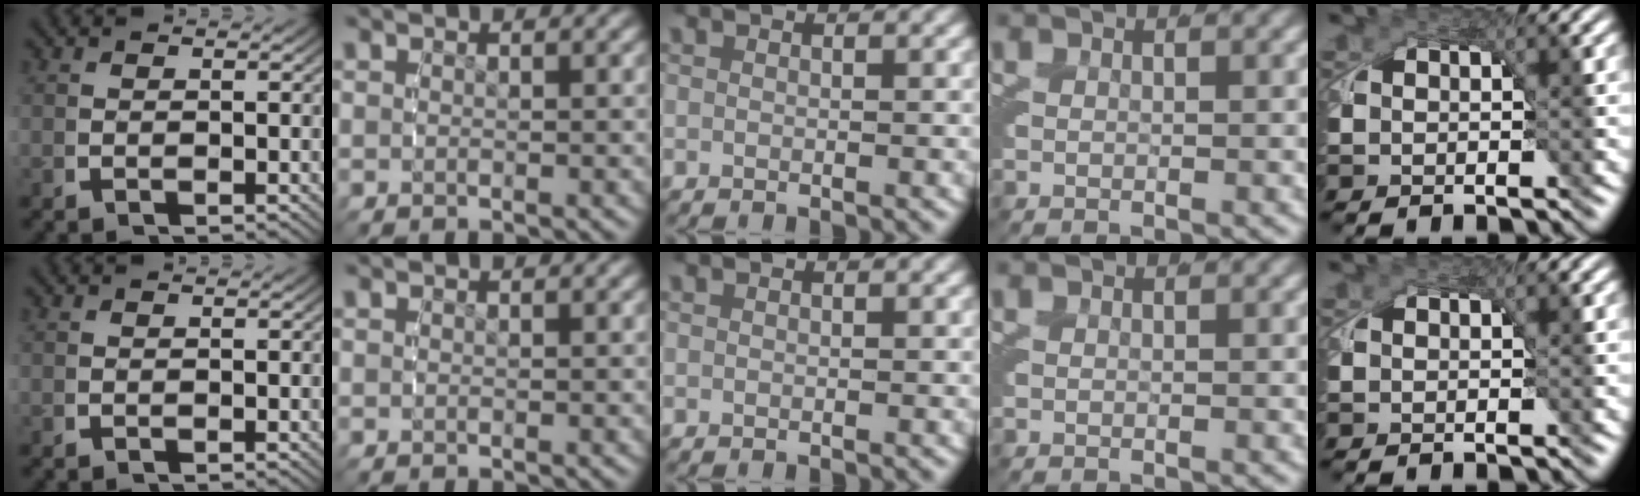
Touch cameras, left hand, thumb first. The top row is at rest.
{}